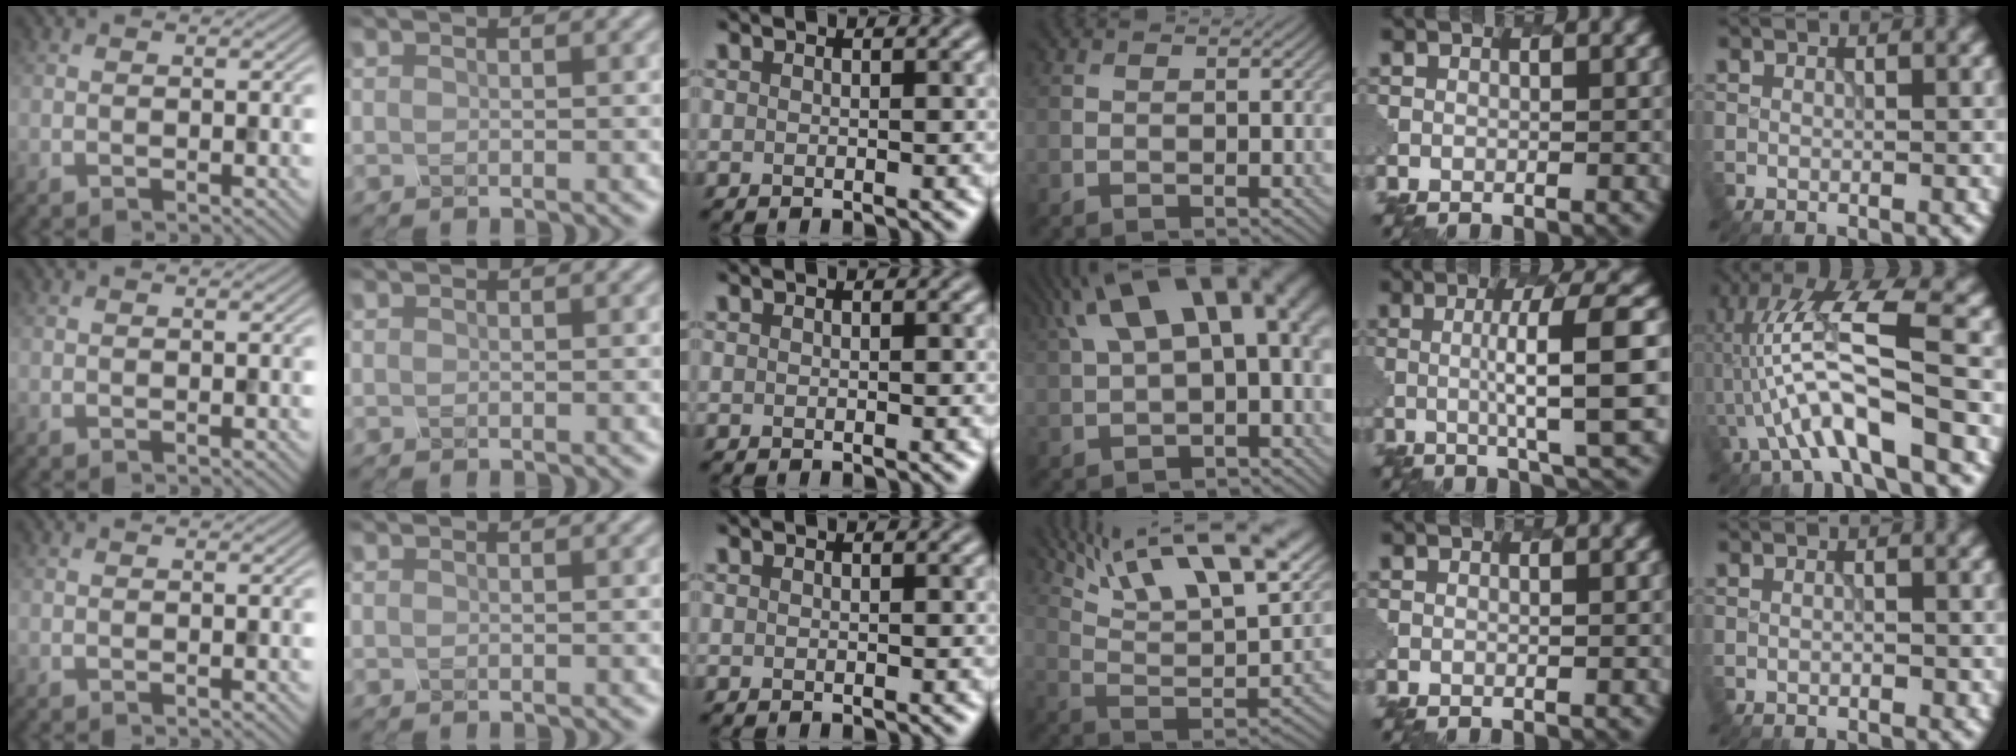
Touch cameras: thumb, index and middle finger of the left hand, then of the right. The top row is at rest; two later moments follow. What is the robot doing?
{"motion": "dispense", "object": "oil cruet"}